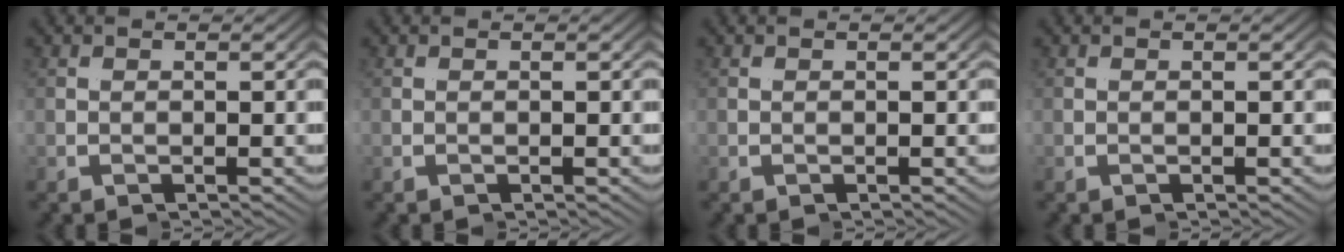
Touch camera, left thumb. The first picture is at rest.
{"total": 0.0}
{"total": 0.0}
{"total": 0.0}